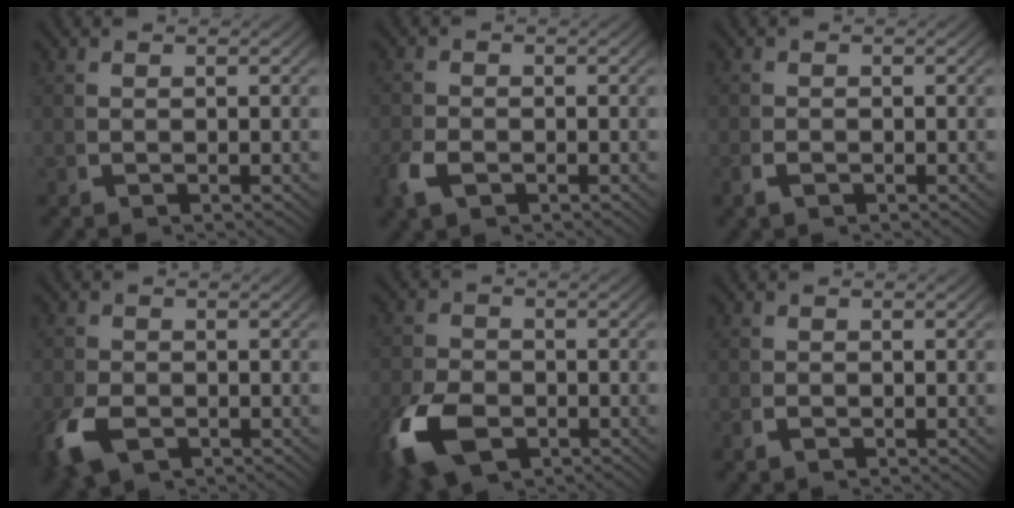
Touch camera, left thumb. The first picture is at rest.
{"total": 2.4, "force": [-1.3, 1.5, 1.4], "torque": [-0.037, -0.006, -0.024]}
{"total": 1.0, "force": [-0.6, 0.6, 0.6], "torque": [-0.016, -0.003, -0.010]}
{"total": 4.6, "force": [-2.3, 3.0, 2.7], "torque": [-0.071, -0.021, -0.031]}
{"total": 6.9, "force": [-3.1, 4.3, 4.3], "torque": [-0.103, -0.027, -0.044]}
{"total": 0.6, "force": [-0.3, 0.4, 0.4], "torque": [-0.012, -0.003, -0.005]}